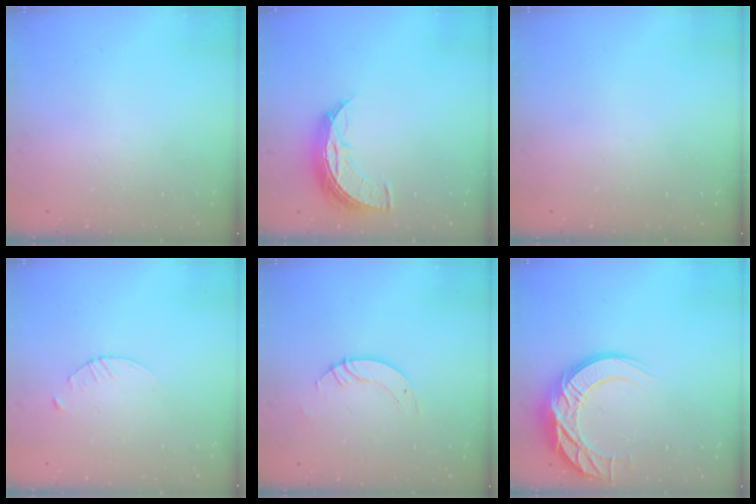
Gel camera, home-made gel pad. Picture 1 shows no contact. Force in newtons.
{"total": 10.1, "press": 10.1, "slide": 0.6}
{"total": 0.0}
{"total": 2.9, "press": 2.9, "slide": 0.4}
{"total": 4.4, "press": 4.4, "slide": 0.1}
{"total": 14.6, "press": 14.6, "slide": 1.0}